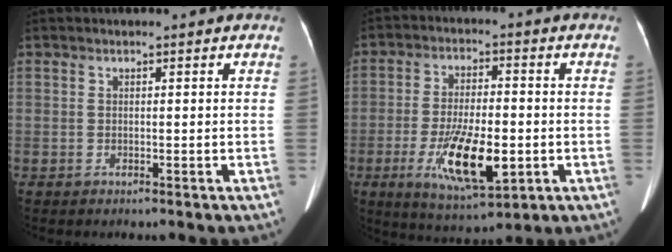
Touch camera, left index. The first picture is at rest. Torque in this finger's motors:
{"motor_torque": [1.23, 0.92, 0.31, 0.21]}